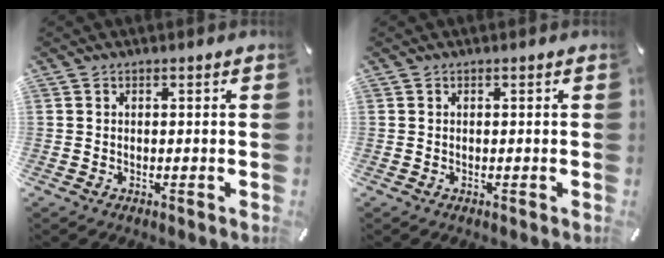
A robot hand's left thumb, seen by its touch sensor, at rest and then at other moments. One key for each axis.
{"total": 0.0}